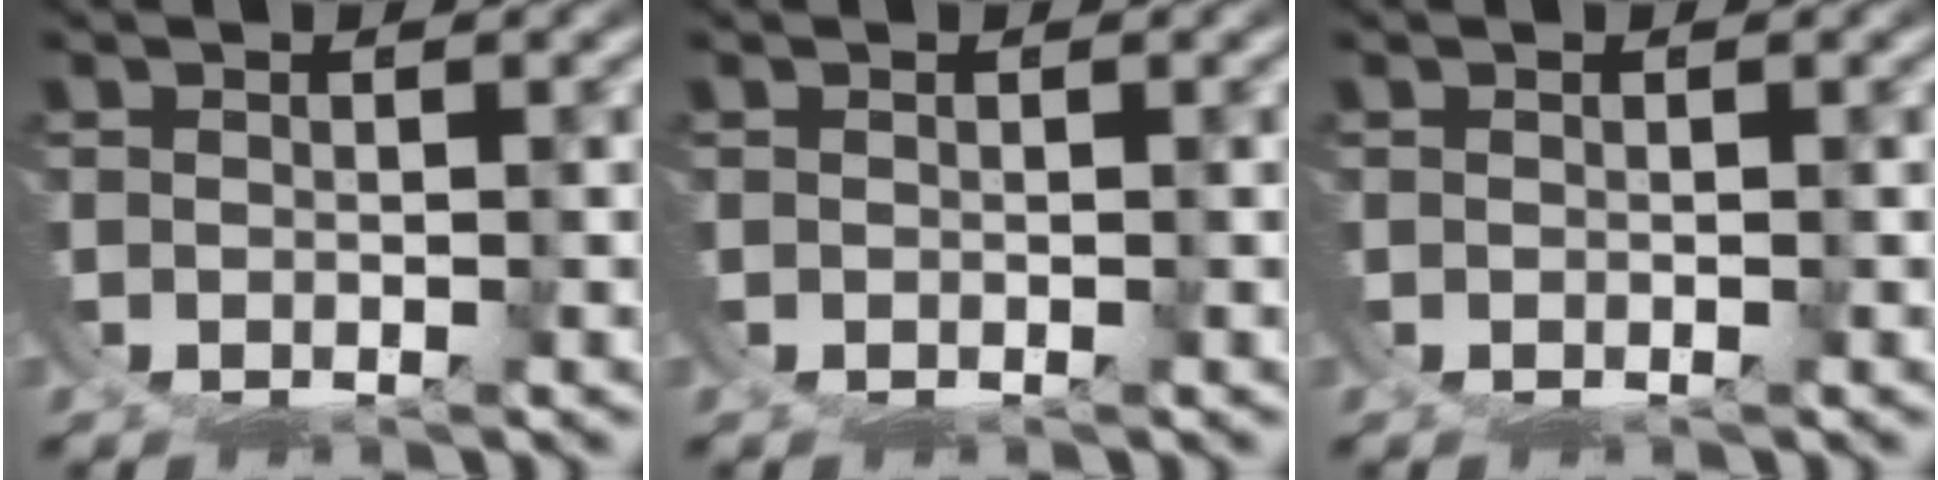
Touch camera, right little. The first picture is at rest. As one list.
[{"total": 0.0}, {"total": 0.0}]